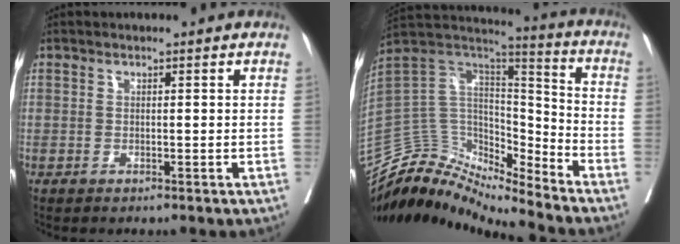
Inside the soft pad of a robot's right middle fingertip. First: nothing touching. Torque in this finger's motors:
{"motor_torque": [0.07, -0.26, -0.09, -0.05]}